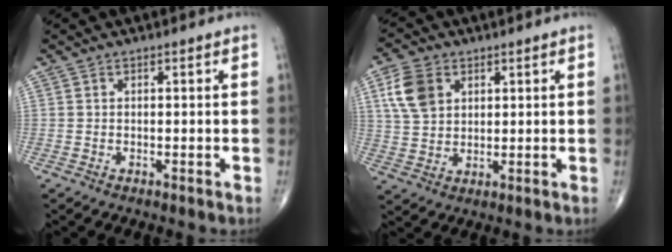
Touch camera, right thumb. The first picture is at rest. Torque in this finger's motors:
{"motor_torque": [0.21, 0.57, 0.31, -0.09, 0.04]}